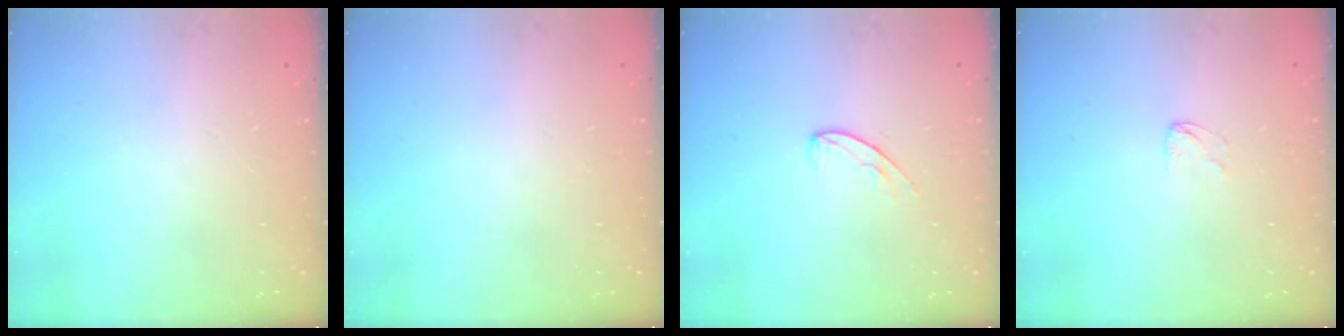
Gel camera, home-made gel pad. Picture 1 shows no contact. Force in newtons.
{"total": 0.0}
{"total": 6.6, "press": 6.5, "slide": 0.7}
{"total": 2.9, "press": 2.9, "slide": 0.2}